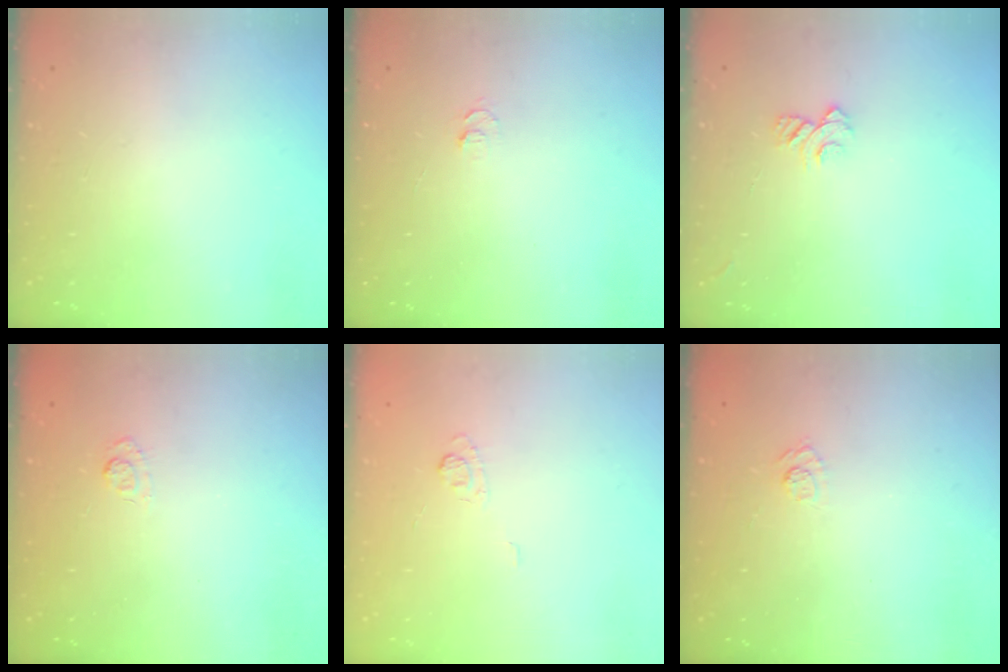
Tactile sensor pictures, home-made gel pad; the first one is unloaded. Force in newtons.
{"total": 4.2, "press": 4.1, "slide": 0.5}
{"total": 5.3, "press": 5.3, "slide": 0.5}
{"total": 2.7, "press": 2.3, "slide": 1.5}
{"total": 3.4, "press": 3.1, "slide": 1.5}
{"total": 3.9, "press": 3.6, "slide": 1.4}